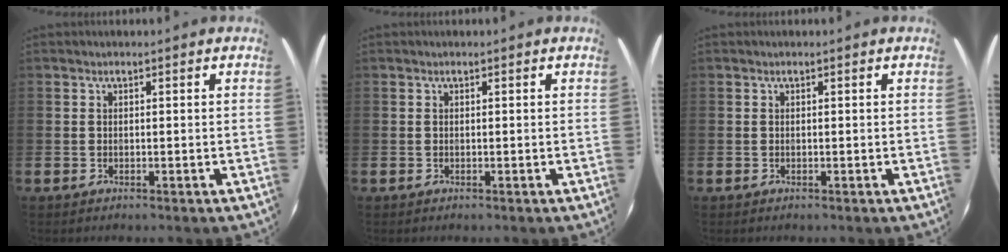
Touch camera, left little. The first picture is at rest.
{"total": 0.0}
{"total": 0.0}